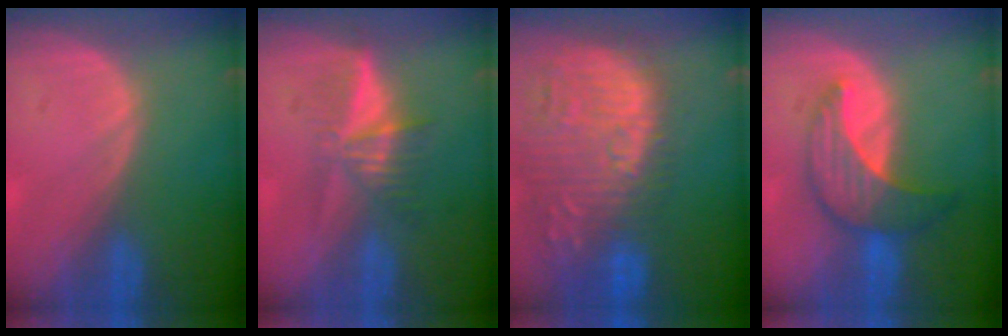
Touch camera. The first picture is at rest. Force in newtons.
{"total": 5.1, "press": 4.9, "slide": 1.5}
{"total": 15.5, "press": 13.1, "slide": 8.3}
{"total": 7.0, "press": 6.9, "slide": 1.0}